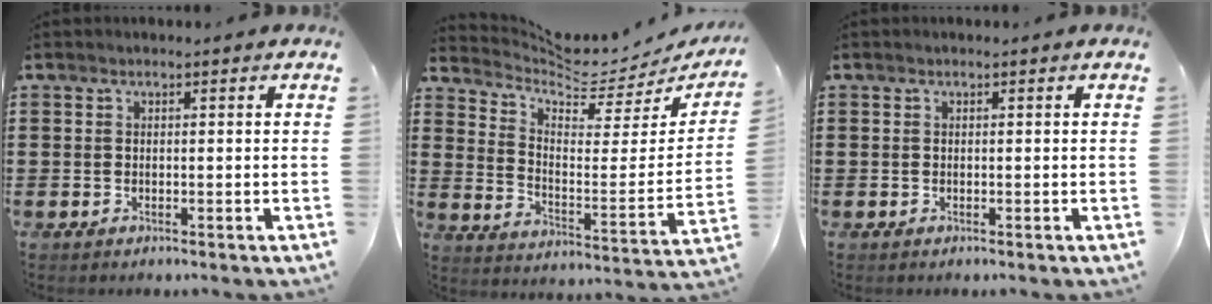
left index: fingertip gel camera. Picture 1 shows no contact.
{"total": 5.8, "force": [5.5, 1.2, 1.3], "torque": [-0.052, -0.052, 0.090]}
{"total": 0.0}